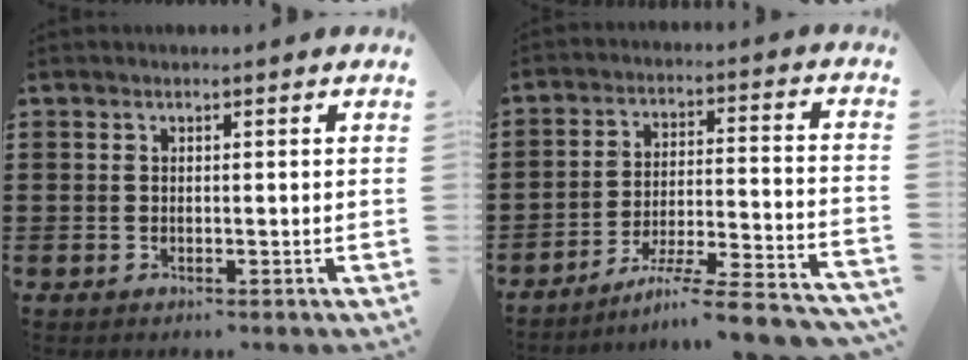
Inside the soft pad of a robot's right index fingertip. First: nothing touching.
{"total": 7.9, "force": [-6.7, -0.1, 4.2], "torque": [-0.069, -0.006, -0.132]}